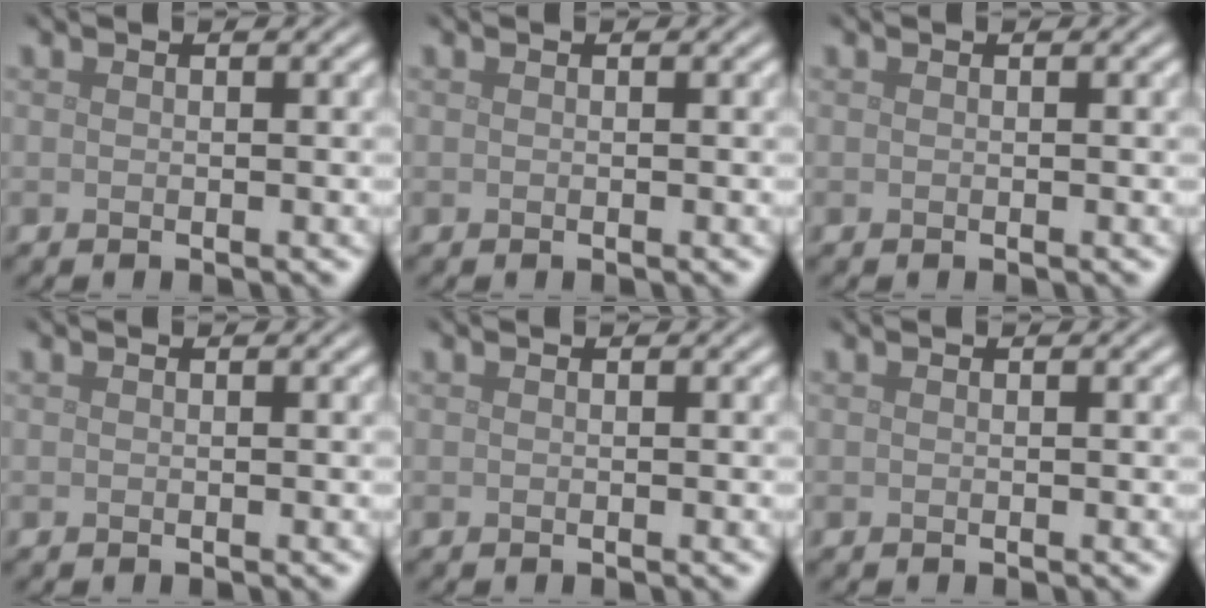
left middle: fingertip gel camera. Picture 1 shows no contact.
{"total": 0.0}
{"total": 0.0}
{"total": 0.0}
{"total": 0.0}
{"total": 0.0}